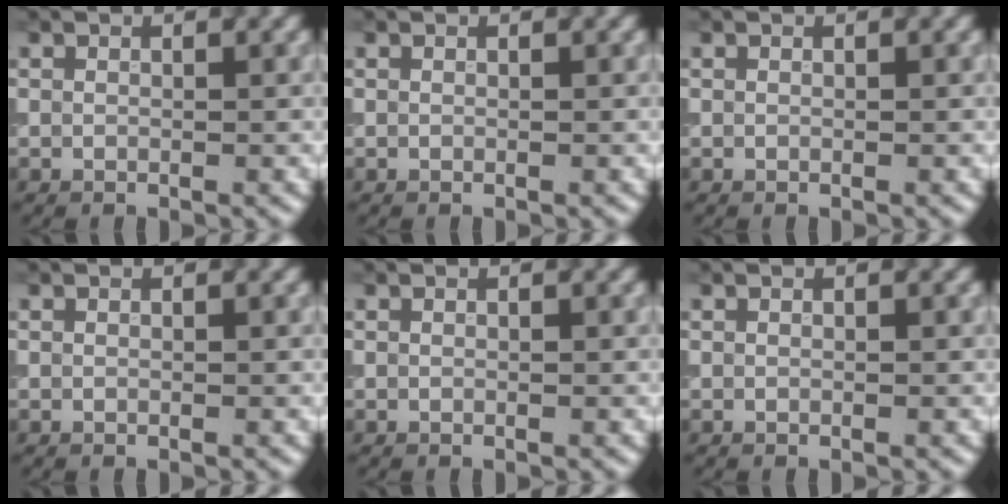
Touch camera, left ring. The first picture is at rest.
{"total": 0.0}
{"total": 0.0}
{"total": 0.0}
{"total": 0.0}
{"total": 0.0}